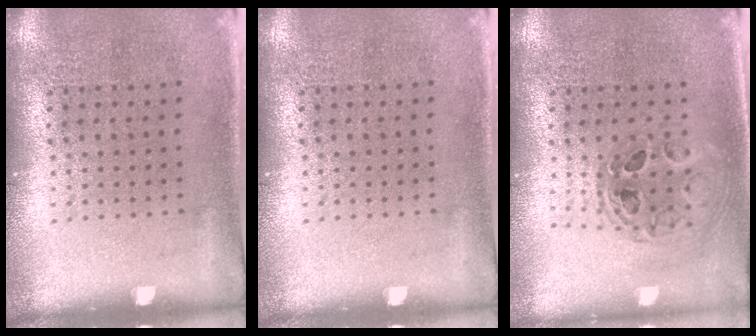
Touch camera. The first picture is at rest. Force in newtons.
{"total": 0.0}
{"total": 0.7, "press": 0.7, "slide": 0.1}